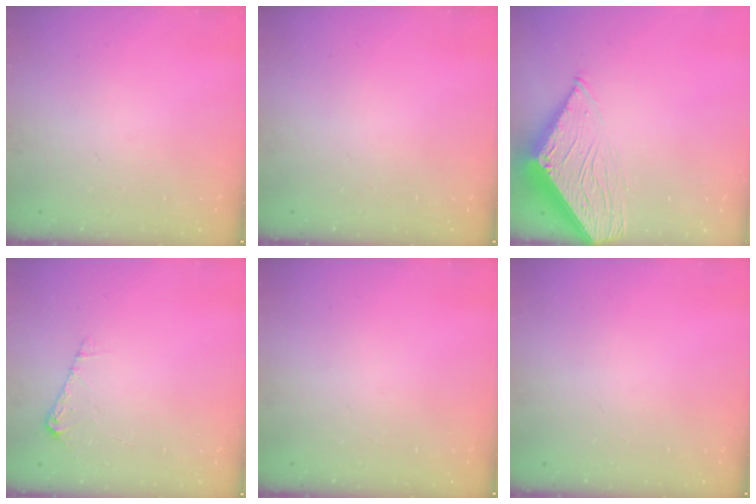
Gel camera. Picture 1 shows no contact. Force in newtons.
{"total": 0.0}
{"total": 12.5, "press": 12.5, "slide": 1.0}
{"total": 5.7, "press": 5.7, "slide": 0.5}
{"total": 0.0}
{"total": 0.0}